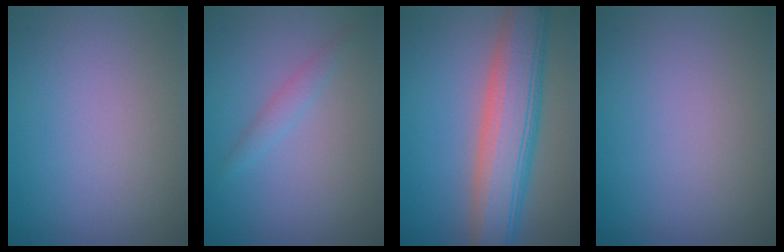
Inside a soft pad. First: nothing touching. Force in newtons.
{"total": 1.1, "press": 1.1, "slide": 0.1}
{"total": 8.4, "press": 8.4, "slide": 0.1}
{"total": 0.0}